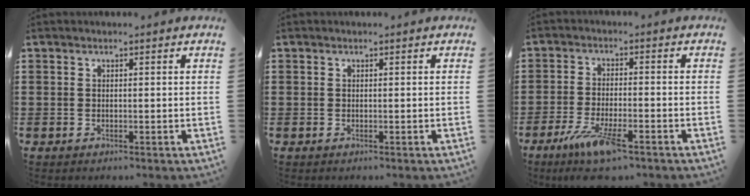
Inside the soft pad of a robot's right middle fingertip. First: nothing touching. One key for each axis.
{"total": 0.0}
{"total": 7.8, "fx": -4.7, "fy": 1.7, "fz": 6.0, "tx": -0.125, "ty": -0.016, "tz": -0.083}